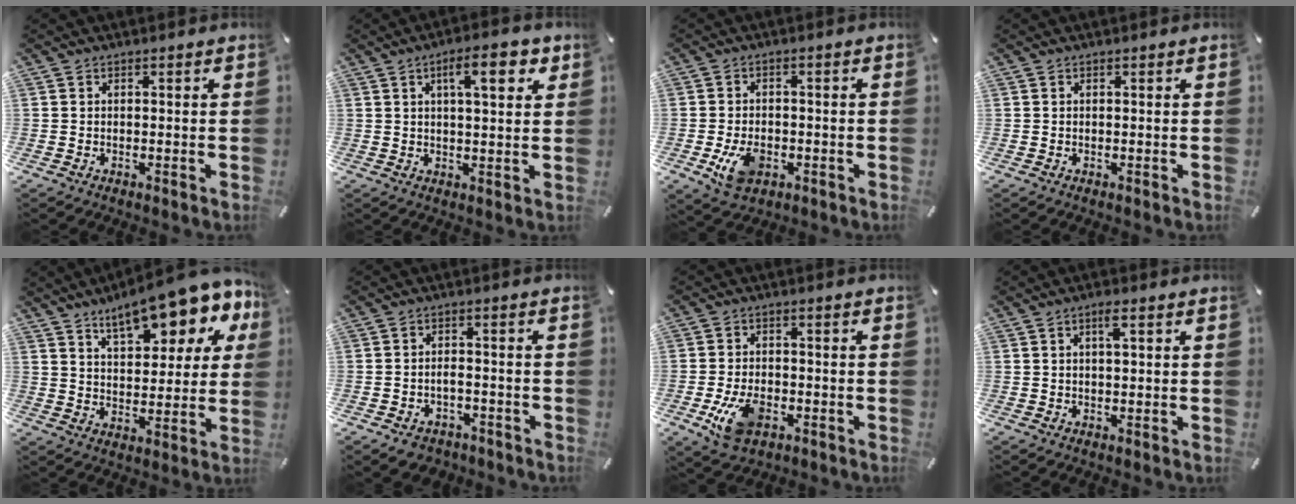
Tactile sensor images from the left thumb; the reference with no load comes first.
{"total": 9.0, "force": [3.9, 2.7, 7.7], "torque": [-0.117, -0.007, 0.056]}
{"total": 7.0, "force": [-2.3, 4.8, 4.5], "torque": [-0.086, 0.001, -0.045]}
{"total": 0.0}
{"total": 16.2, "force": [11.0, 6.6, 9.9], "torque": [-0.152, -0.056, 0.186]}
{"total": 4.0, "force": [-2.5, 2.8, 1.6], "torque": [-0.023, 0.016, -0.044]}
{"total": 8.6, "force": [-3.3, 5.3, 5.9], "torque": [-0.120, 0.007, -0.059]}
{"total": 2.8, "force": [0.9, 0.8, 2.5], "torque": [-0.051, 0.006, 0.013]}